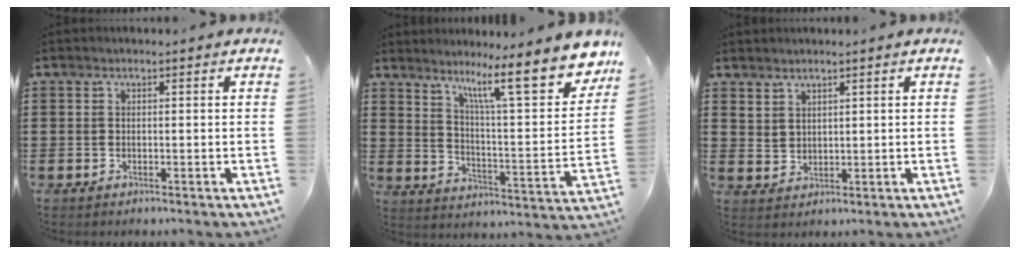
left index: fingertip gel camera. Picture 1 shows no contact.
{"total": 12.9, "force": [9.2, 1.1, 9.0], "torque": [-0.152, -0.064, 0.139]}
{"total": 2.5, "force": [2.1, 1.3, 0.0], "torque": [-0.007, 0.001, 0.042]}